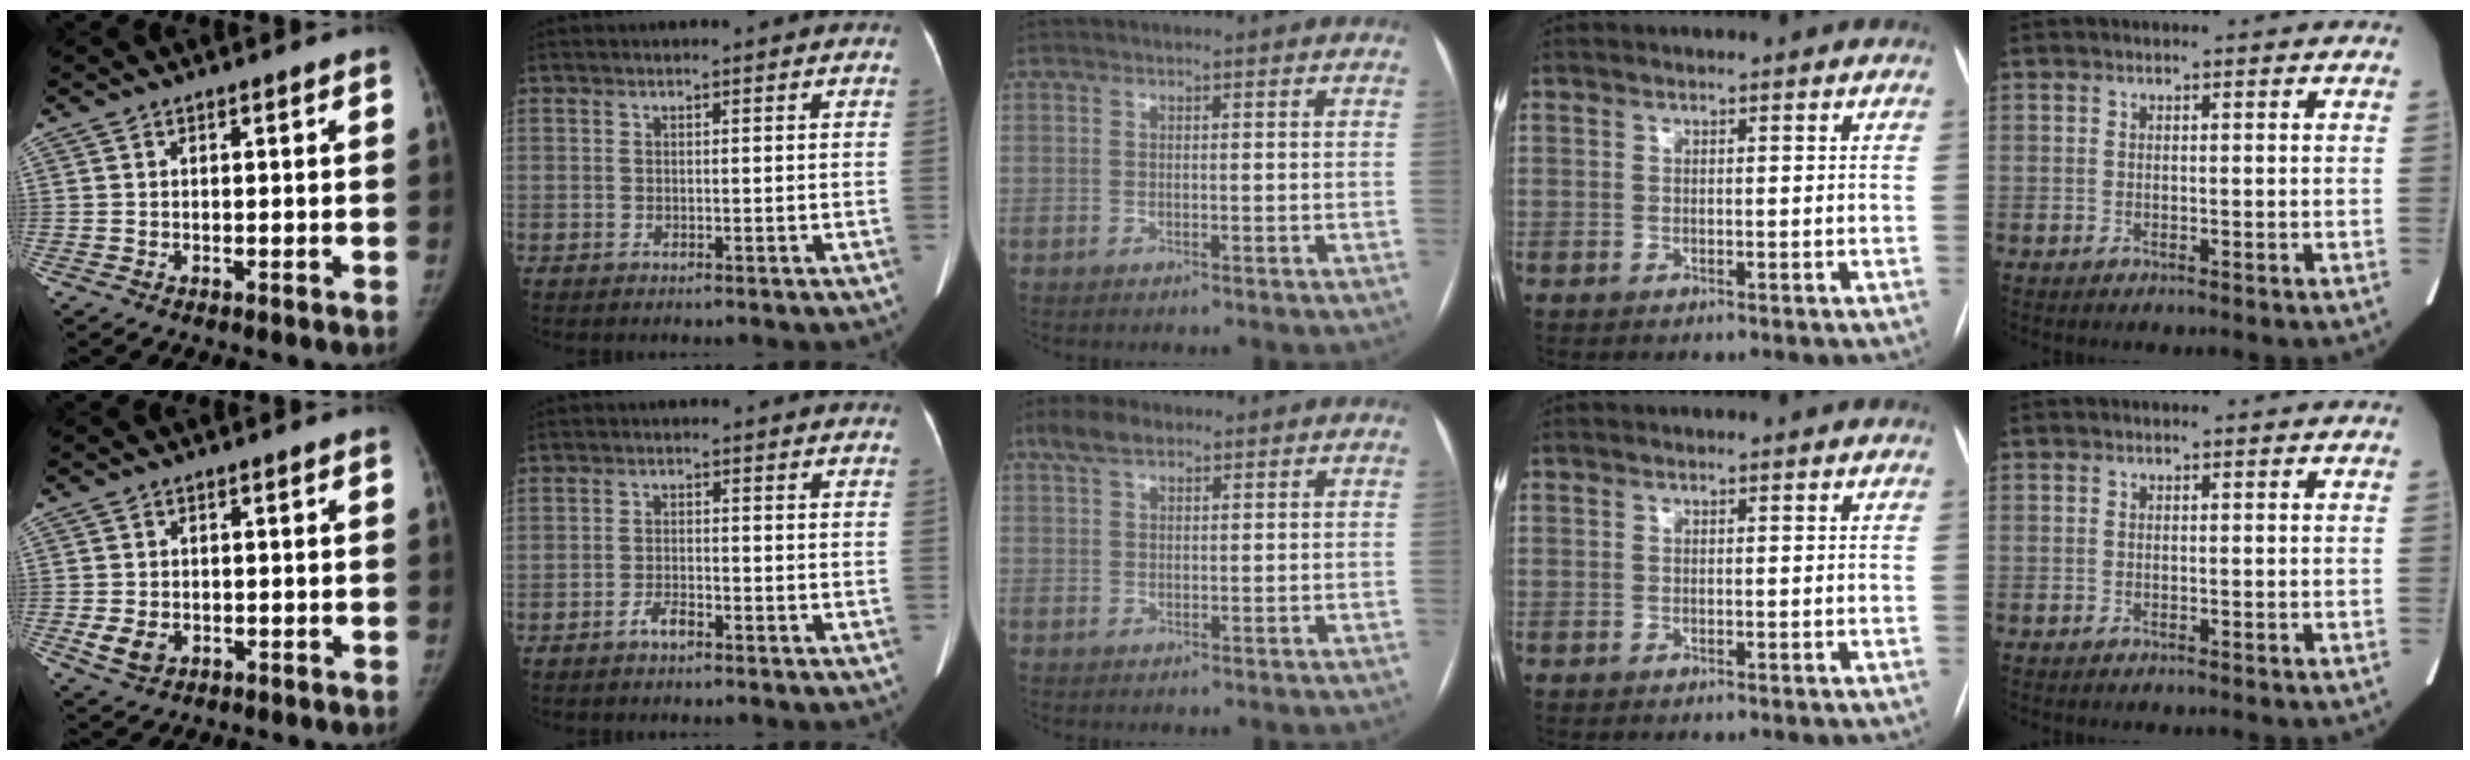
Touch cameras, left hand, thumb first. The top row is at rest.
{"thumb": {"total": 4.2, "force": [-1.2, 3.1, 2.5], "torque": [-0.044, -0.003, -0.014]}, "index": {"total": 2.3, "force": [-1.7, 0.7, 1.4], "torque": [-0.029, 0.001, -0.031]}, "middle": {"total": 4.2, "force": [2.9, 1.8, 2.4], "torque": [-0.058, 0.021, 0.058]}}